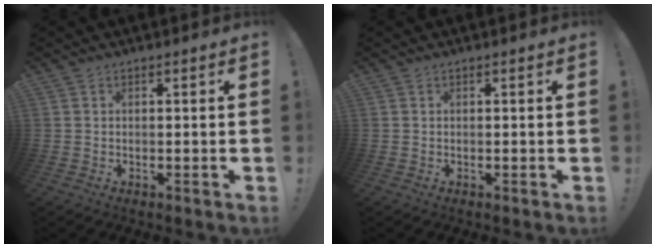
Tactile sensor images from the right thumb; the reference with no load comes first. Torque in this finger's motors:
{"motor_torque": [0.00, 0.00, 0.00, 0.00, 0.03]}